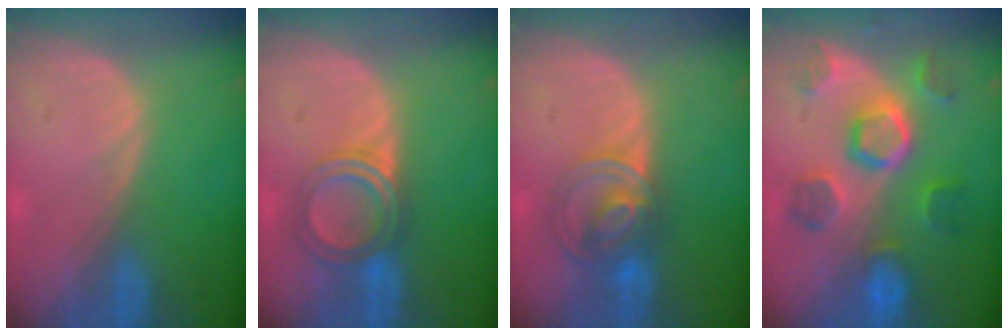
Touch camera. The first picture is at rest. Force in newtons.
{"total": 5.3, "press": 5.2, "slide": 0.4}
{"total": 7.5, "press": 6.2, "slide": 4.1}
{"total": 9.1, "press": 9.0, "slide": 1.4}